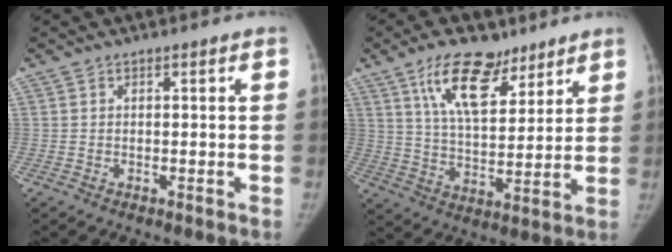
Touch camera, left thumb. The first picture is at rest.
{"total": 14.1, "force": [8.6, 6.7, 8.9], "torque": [-0.122, -0.044, 0.153]}